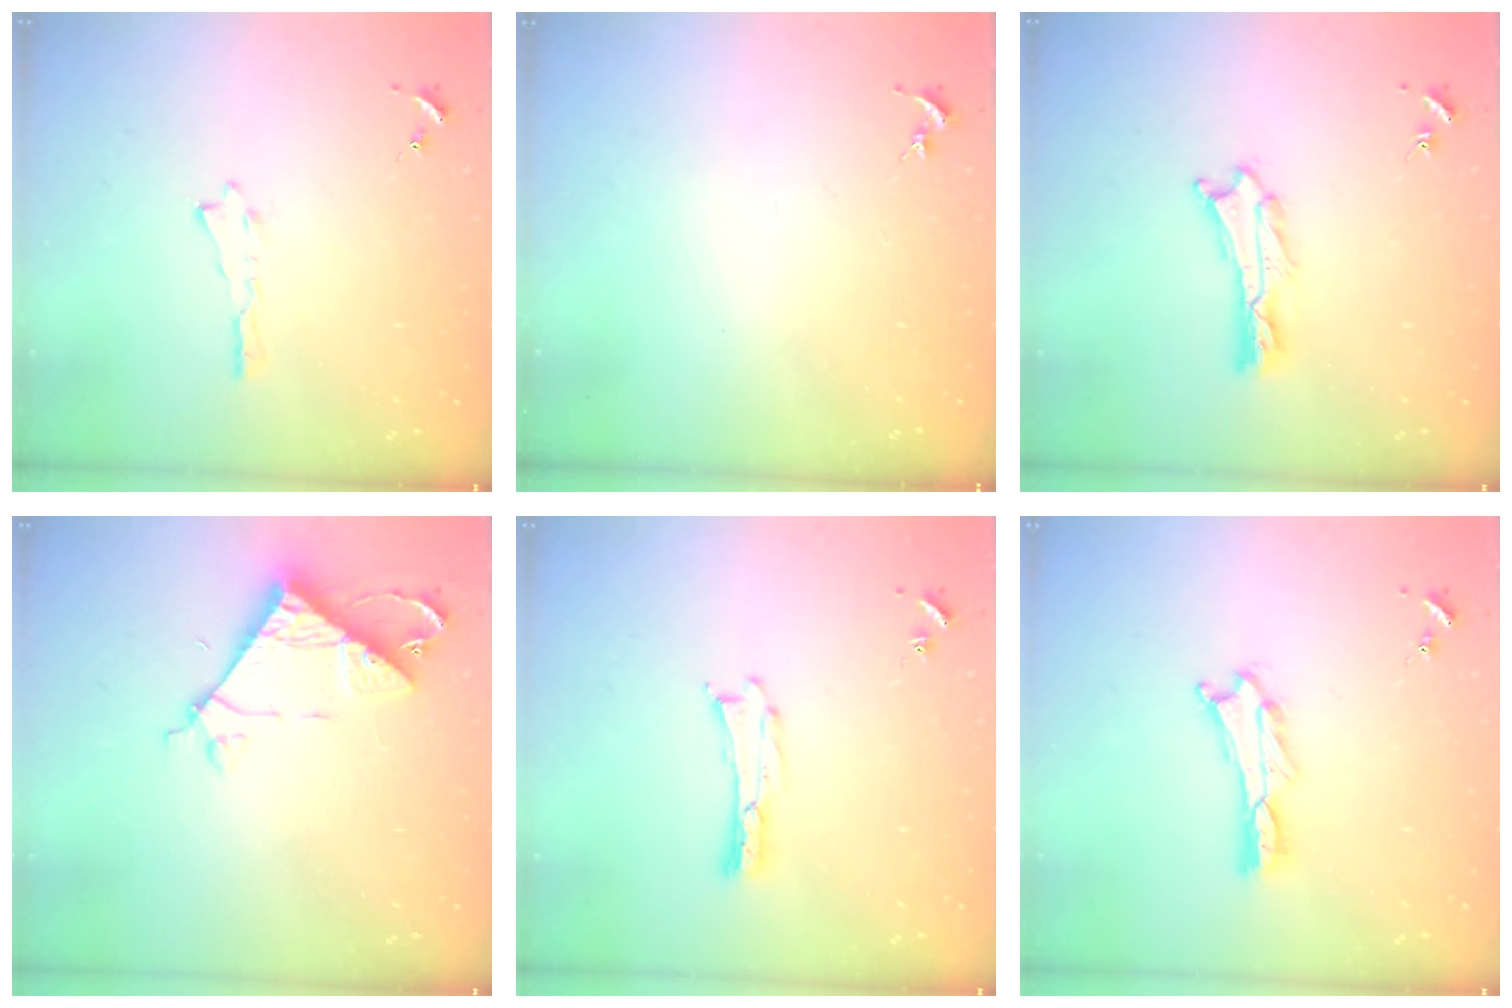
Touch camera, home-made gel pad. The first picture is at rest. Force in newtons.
{"total": 0.0}
{"total": 1.1, "press": 1.1, "slide": 0.2}
{"total": 7.7, "press": 7.7, "slide": 0.7}
{"total": 0.0}
{"total": 1.1, "press": 1.1, "slide": 0.2}